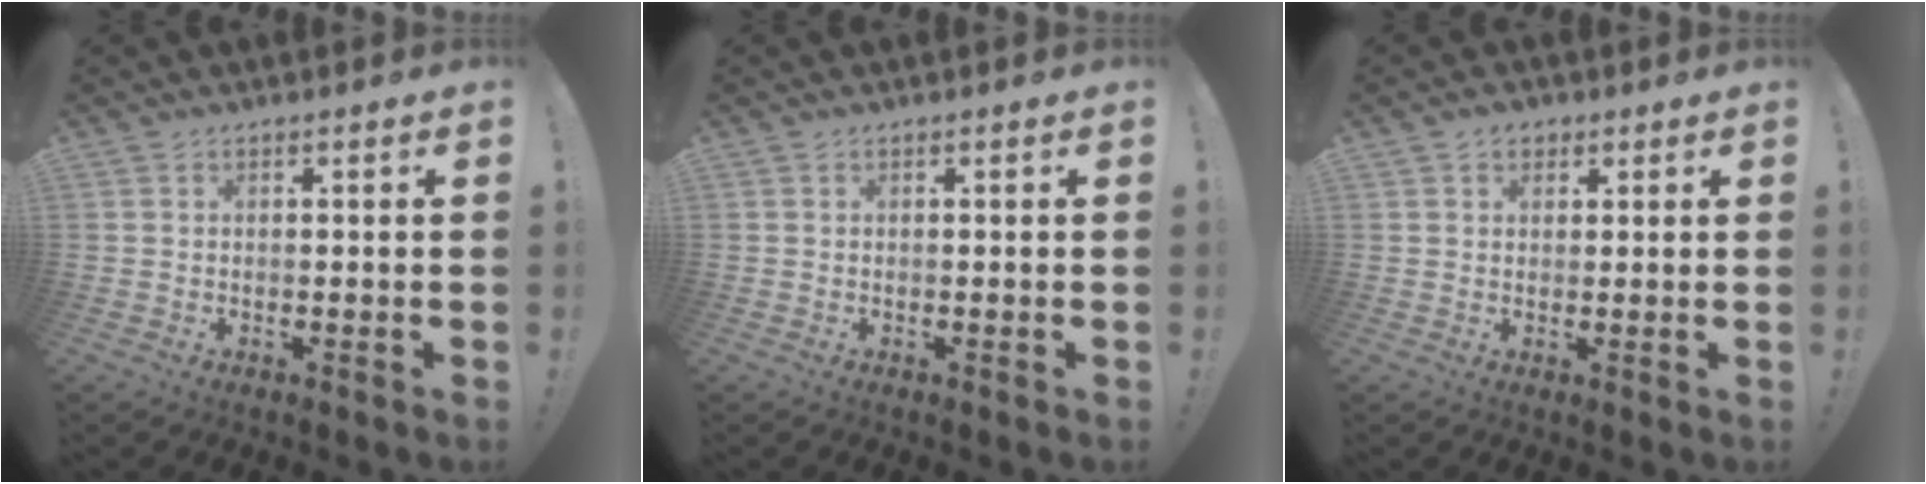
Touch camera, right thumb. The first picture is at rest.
{"total": 0.0}
{"total": 2.9, "force": [1.4, 2.3, 1.2], "torque": [-0.017, 0.001, 0.025]}